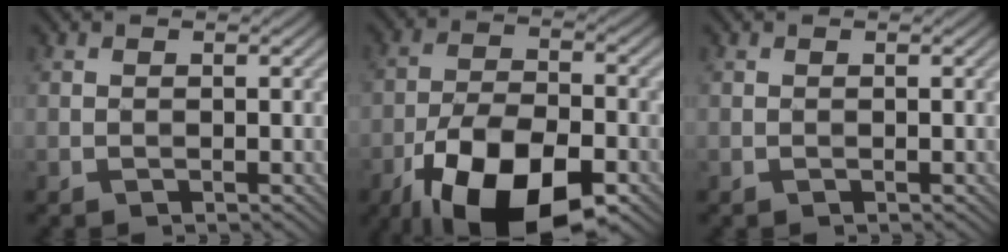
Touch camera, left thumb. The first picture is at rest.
{"total": 15.0, "force": [-8.4, 6.7, 10.5], "torque": [-0.201, -0.020, -0.152]}
{"total": 0.0}